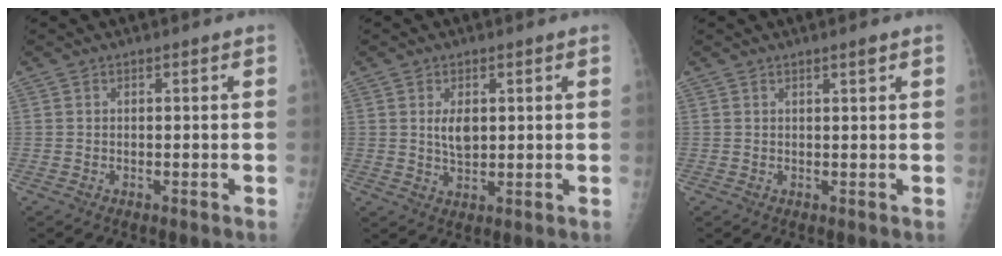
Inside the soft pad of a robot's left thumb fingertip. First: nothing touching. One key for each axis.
{"total": 4.1, "fx": 1.0, "fy": 2.2, "fz": 3.2, "tx": -0.050, "ty": -0.011, "tz": 0.023}
{"total": 1.1, "fx": 0.8, "fy": 0.0, "fz": 0.8, "tx": -0.012, "ty": -0.006, "tz": 0.013}